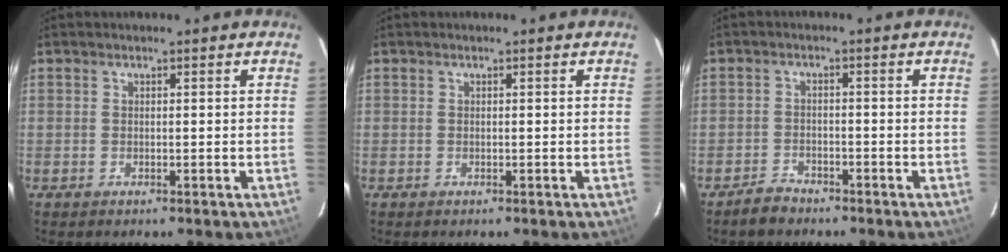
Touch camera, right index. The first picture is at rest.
{"total": 0.0}
{"total": 3.4, "force": [-2.8, 1.8, 0.5], "torque": [-0.019, 0.010, -0.049]}